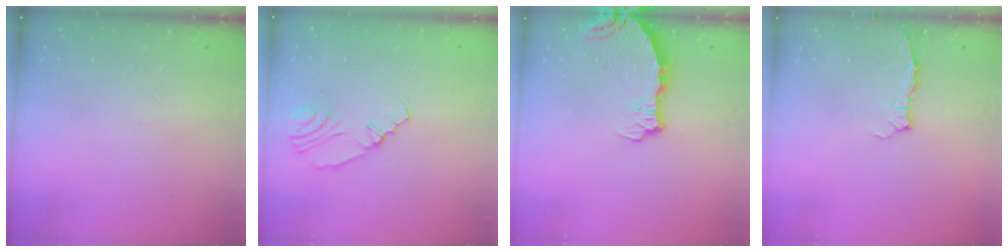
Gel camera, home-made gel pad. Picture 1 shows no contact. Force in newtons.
{"total": 5.5, "press": 2.9, "slide": 4.7}
{"total": 7.0, "press": 5.6, "slide": 4.2}
{"total": 2.8, "press": 2.8, "slide": 0.3}